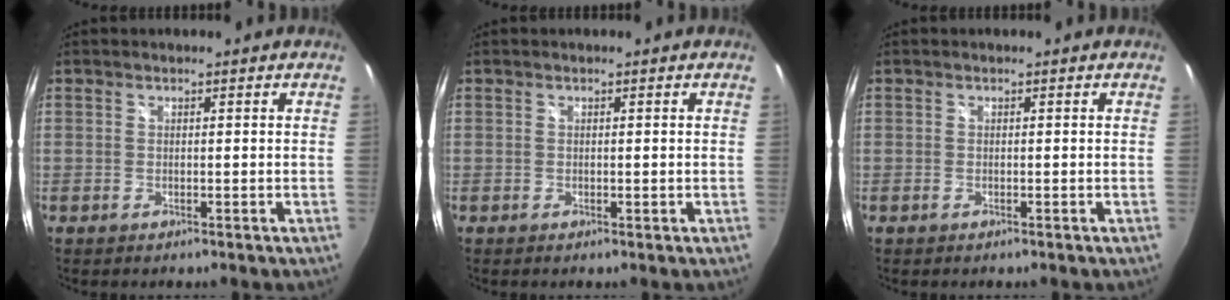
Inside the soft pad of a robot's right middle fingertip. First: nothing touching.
{"total": 0.0}
{"total": 0.0}